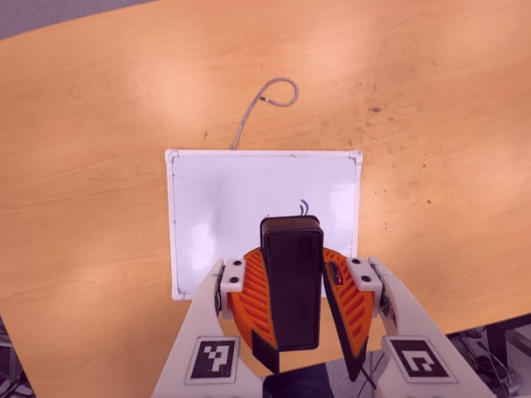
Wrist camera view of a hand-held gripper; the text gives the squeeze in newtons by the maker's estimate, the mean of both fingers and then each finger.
{"total": 8.8, "left": 8.6, "right": 8.9}